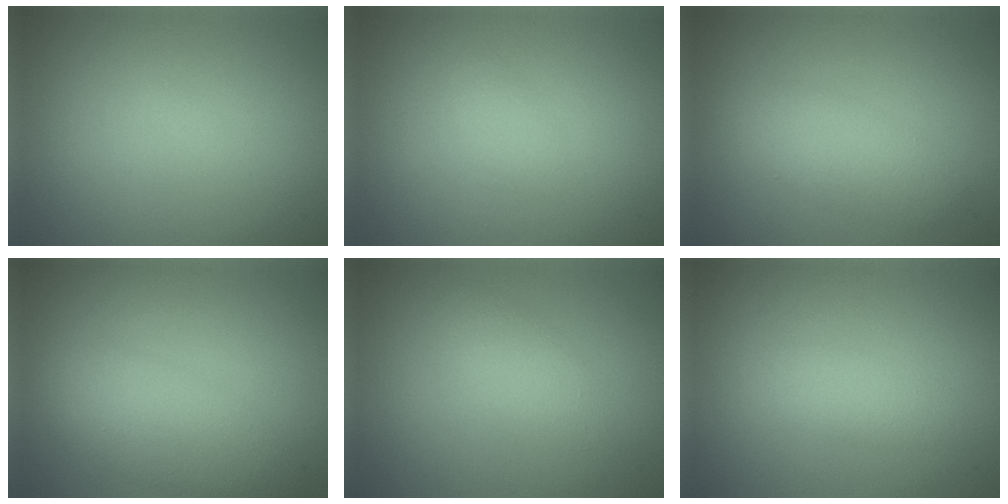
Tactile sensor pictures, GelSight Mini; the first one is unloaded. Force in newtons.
{"total": 0.8, "press": 0.8, "slide": 0.0}
{"total": 2.9, "press": 2.9, "slide": 0.1}
{"total": 4.3, "press": 4.3, "slide": 0.0}
{"total": 1.6, "press": 1.6, "slide": 0.1}
{"total": 1.6, "press": 1.6, "slide": 0.0}